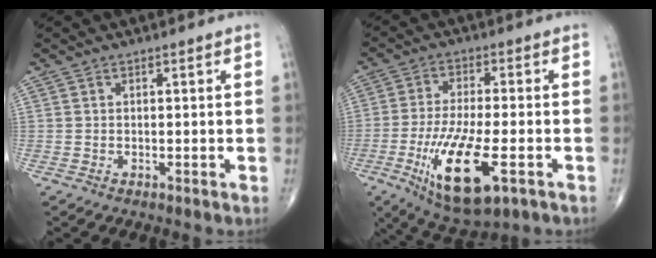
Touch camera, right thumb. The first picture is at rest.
{"total": 15.8, "force": [-5.6, 5.2, 13.8], "torque": [-0.267, -0.006, -0.086]}